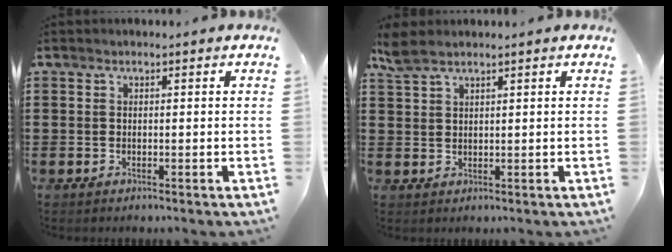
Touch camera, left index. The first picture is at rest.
{"total": 3.1, "force": [2.2, 0.9, 1.9], "torque": [-0.044, 0.002, 0.042]}